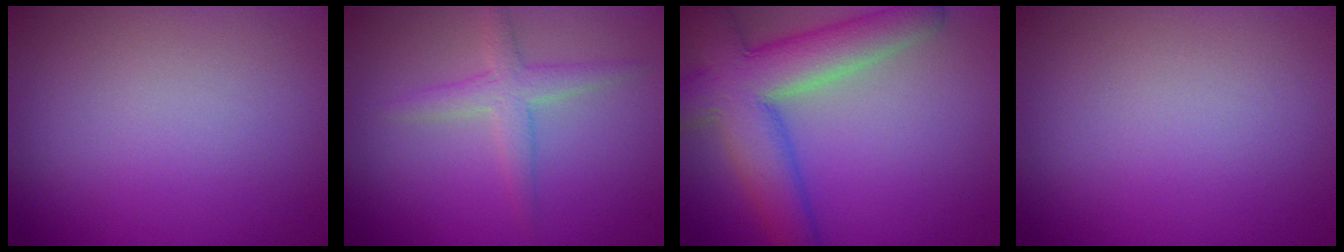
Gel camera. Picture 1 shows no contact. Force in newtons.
{"total": 2.5, "press": 2.5, "slide": 0.1}
{"total": 8.8, "press": 8.8, "slide": 0.6}
{"total": 0.0}